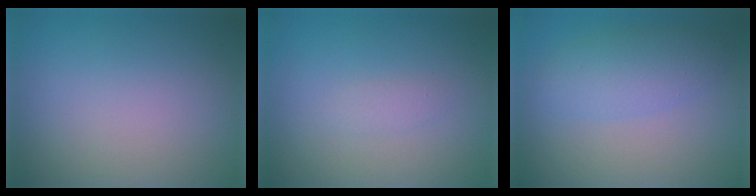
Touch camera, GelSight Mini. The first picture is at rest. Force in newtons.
{"total": 0.8, "press": 0.8, "slide": 0.0}
{"total": 3.4, "press": 3.4, "slide": 0.1}